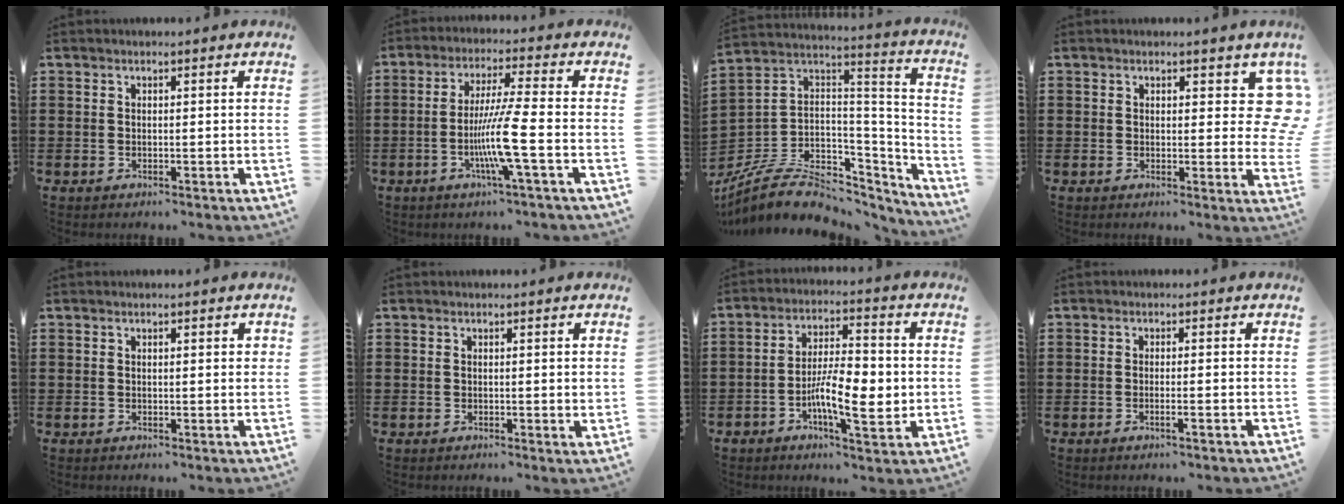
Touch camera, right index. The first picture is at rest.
{"total": 9.0, "force": [-2.8, -0.6, 8.6], "torque": [-0.173, -0.020, -0.061]}
{"total": 9.9, "force": [-5.7, 6.1, 5.3], "torque": [-0.117, 0.009, -0.102]}
{"total": 6.1, "force": [2.8, 3.4, 4.3], "torque": [-0.045, -0.007, 0.044]}
{"total": 0.5, "force": [0.2, 0.3, 0.3], "torque": [-0.007, 0.002, 0.005]}
{"total": 0.5, "force": [0.2, 0.1, 0.5], "torque": [-0.010, 0.001, 0.004]}
{"total": 9.7, "force": [-2.2, 3.5, 8.8], "torque": [-0.154, 0.002, -0.040]}
{"total": 1.6, "force": [-0.8, -0.1, 1.3], "torque": [-0.021, -0.004, -0.015]}